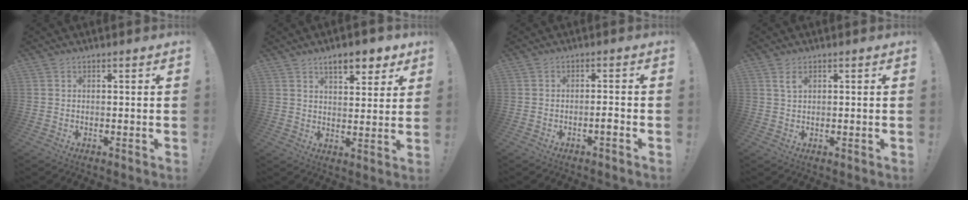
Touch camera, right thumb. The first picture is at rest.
{"total": 8.2, "force": [5.5, 3.0, 5.2], "torque": [-0.068, -0.023, 0.094]}
{"total": 2.4, "force": [-1.2, 0.1, 2.0], "torque": [-0.036, 0.003, -0.020]}
{"total": 2.8, "force": [1.4, 1.3, 2.1], "torque": [-0.040, 0.002, 0.024]}